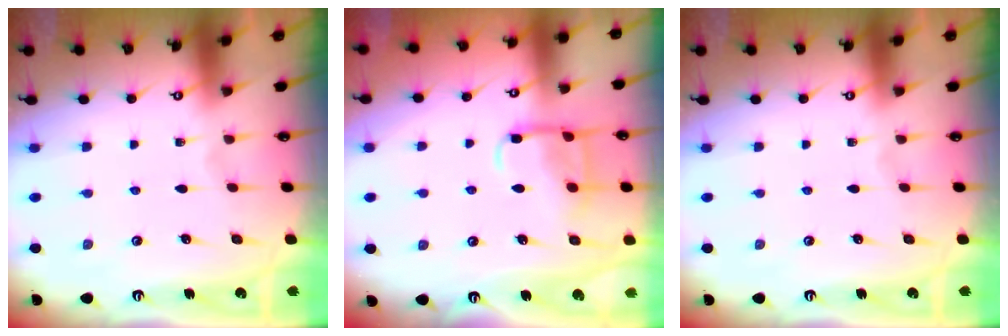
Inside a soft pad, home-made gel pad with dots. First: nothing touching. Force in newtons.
{"total": 10.6, "press": 10.6, "slide": 1.0}
{"total": 0.0}